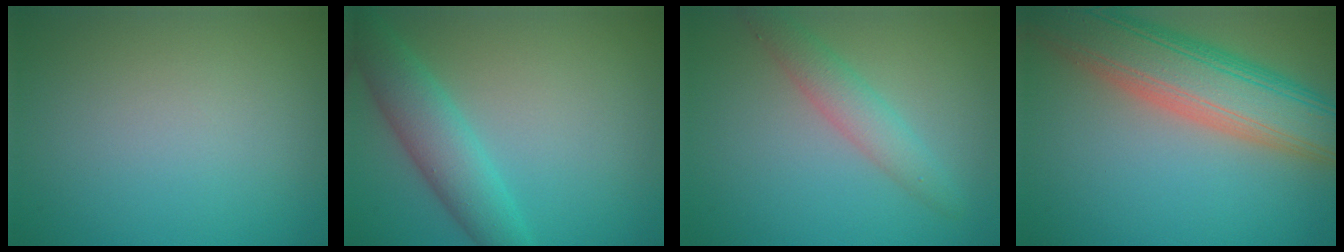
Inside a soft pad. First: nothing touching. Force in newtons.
{"total": 4.8, "press": 4.8, "slide": 0.2}
{"total": 3.0, "press": 3.0, "slide": 0.3}
{"total": 10.2, "press": 10.2, "slide": 0.7}